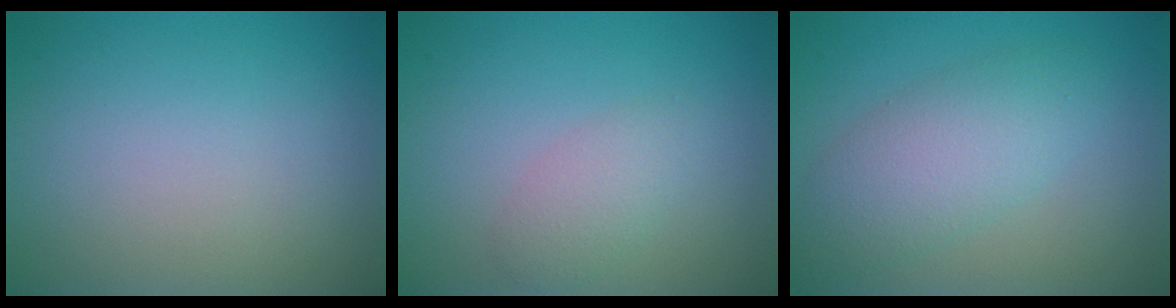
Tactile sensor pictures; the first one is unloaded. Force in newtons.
{"total": 2.1, "press": 2.1, "slide": 0.1}
{"total": 4.8, "press": 4.8, "slide": 0.3}